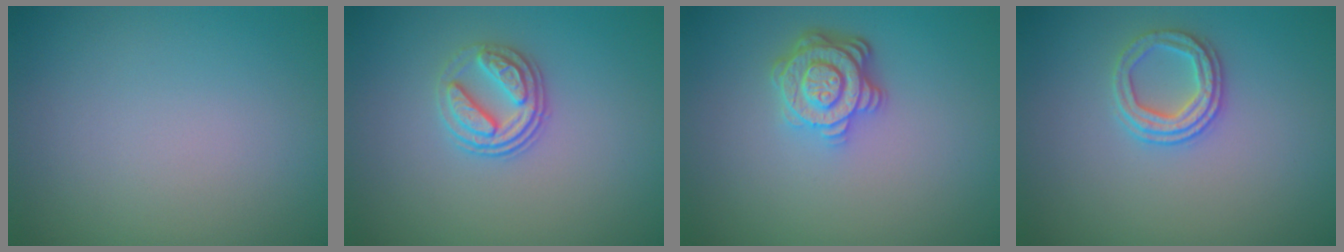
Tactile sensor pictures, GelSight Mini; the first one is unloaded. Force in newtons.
{"total": 2.7, "press": 2.5, "slide": 1.0}
{"total": 3.8, "press": 3.2, "slide": 1.9}
{"total": 2.5, "press": 2.4, "slide": 0.6}